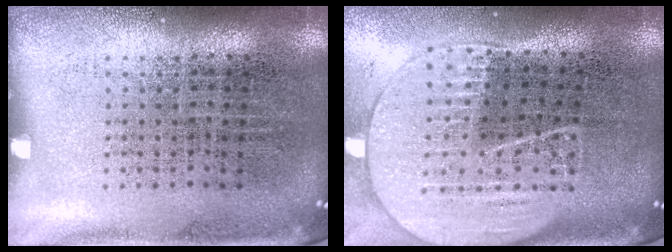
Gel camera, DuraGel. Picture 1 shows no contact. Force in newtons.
{"total": 2.0, "press": 1.8, "slide": 0.9}